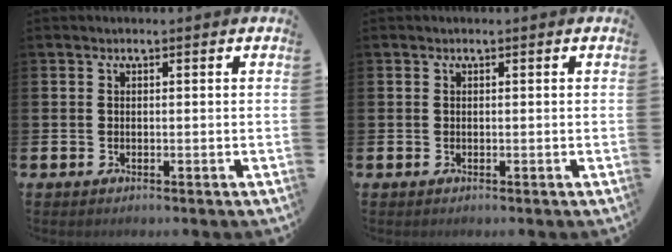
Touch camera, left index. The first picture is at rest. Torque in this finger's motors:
{"motor_torque": [-0.05, 0.05, 0.00, 0.00]}